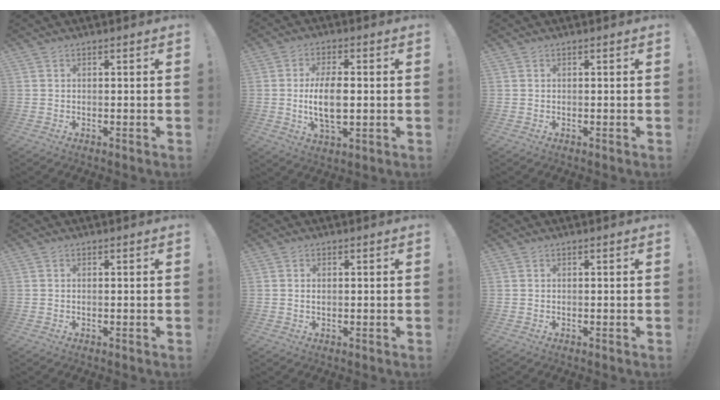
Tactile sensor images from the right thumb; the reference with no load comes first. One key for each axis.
{"total": 6.8, "fx": -0.5, "fy": 3.0, "fz": 6.0, "tx": -0.106, "ty": -0.009, "tz": -0.014}
{"total": 0.0}
{"total": 0.0}
{"total": 1.0, "fx": 0.3, "fy": 0.6, "fz": 0.8, "tx": -0.012, "ty": 0.002, "tz": 0.003}
{"total": 0.0}